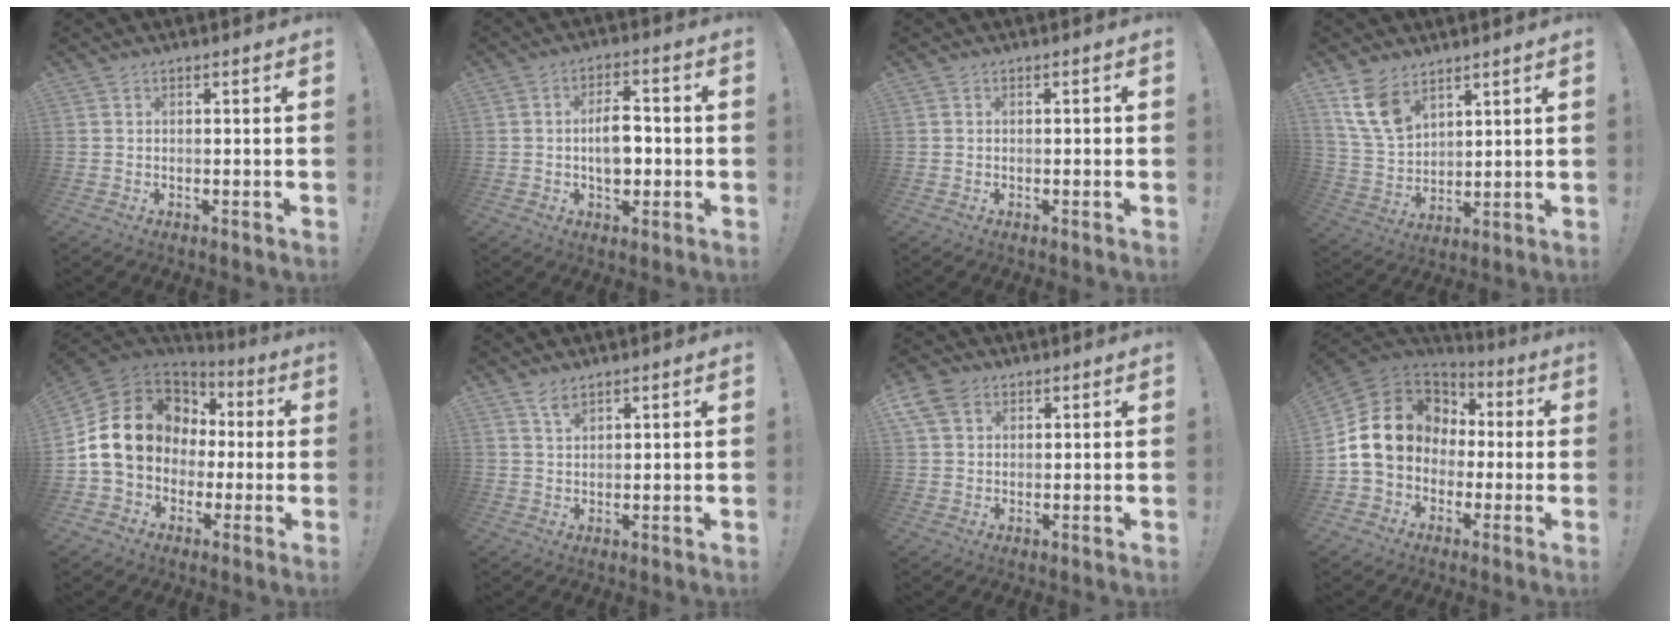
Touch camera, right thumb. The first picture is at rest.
{"total": 8.1, "force": [-0.9, 5.1, 6.2], "torque": [-0.092, 0.003, -0.020]}
{"total": 0.6, "force": [-0.4, 0.3, 0.2], "torque": [-0.002, 0.001, -0.007]}
{"total": 11.4, "force": [7.3, 6.9, 5.4], "torque": [-0.108, -0.035, 0.150]}
{"total": 18.8, "force": [2.3, 15.1, 11.0], "torque": [-0.178, 0.005, 0.067]}
{"total": 3.4, "force": [2.7, 1.0, 1.9], "torque": [-0.025, -0.018, 0.046]}
{"total": 7.4, "force": [3.6, 5.2, 3.7], "torque": [-0.072, -0.007, 0.073]}
{"total": 17.6, "force": [2.0, 14.3, 10.2], "torque": [-0.168, 0.010, 0.058]}